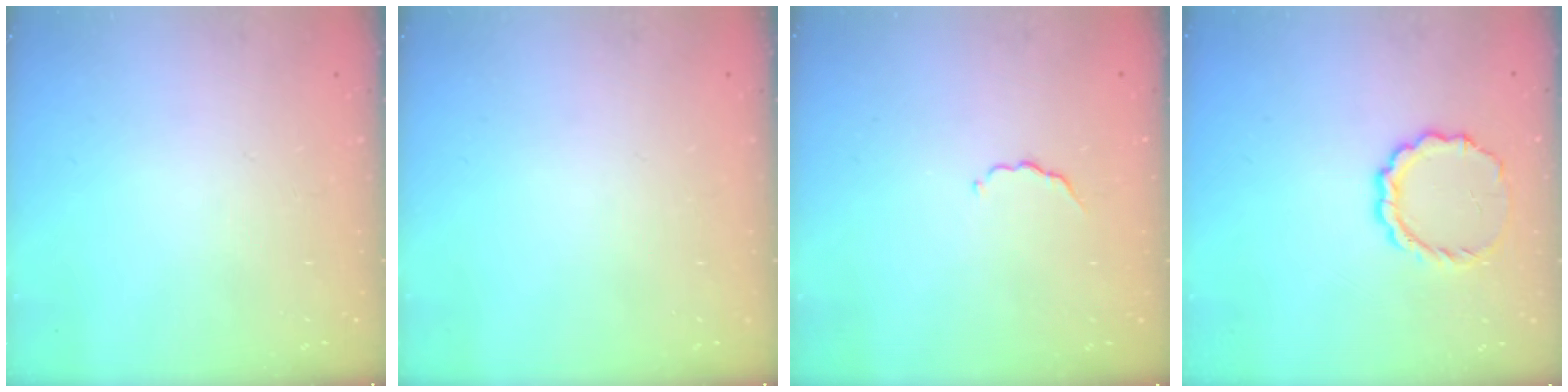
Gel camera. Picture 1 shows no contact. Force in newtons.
{"total": 0.0}
{"total": 2.8, "press": 2.7, "slide": 0.5}
{"total": 8.2, "press": 7.9, "slide": 1.8}